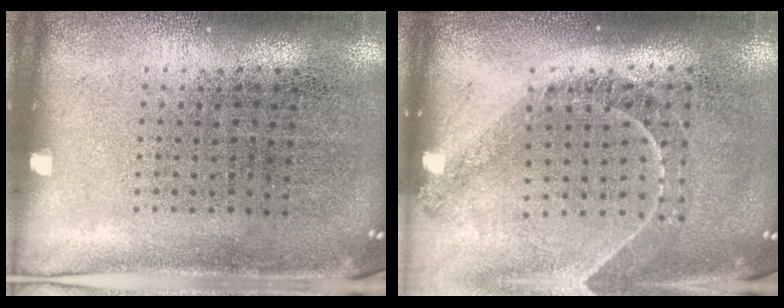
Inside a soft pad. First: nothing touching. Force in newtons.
{"total": 1.2, "press": 1.1, "slide": 0.4}